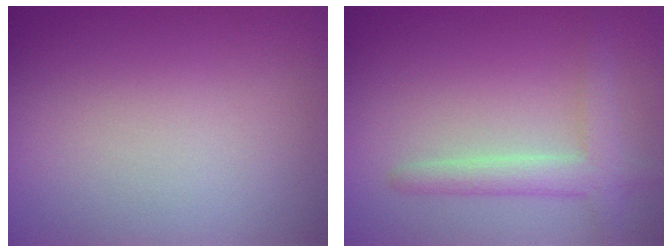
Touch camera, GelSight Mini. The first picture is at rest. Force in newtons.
{"total": 2.9, "press": 2.9, "slide": 0.2}